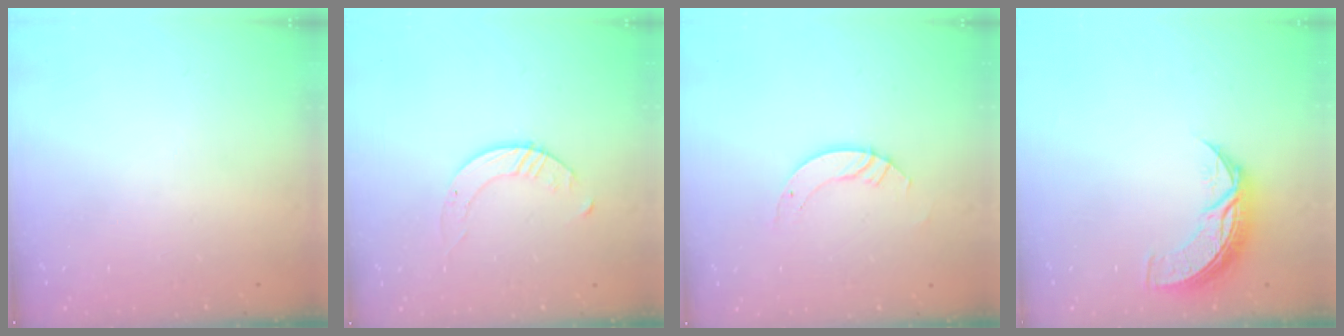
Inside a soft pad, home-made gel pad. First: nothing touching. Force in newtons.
{"total": 2.8, "press": 2.8, "slide": 0.3}
{"total": 3.8, "press": 3.7, "slide": 0.4}
{"total": 8.2, "press": 8.2, "slide": 0.0}